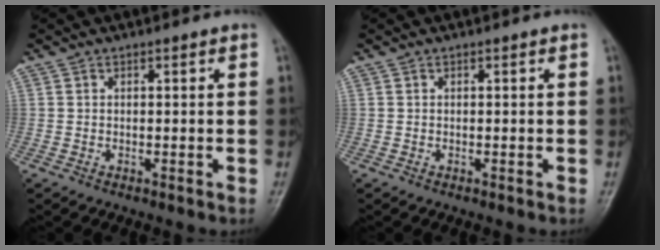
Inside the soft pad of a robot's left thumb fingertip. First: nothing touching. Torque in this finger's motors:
{"motor_torque": [0.00, 0.00, -0.03, -0.07, 0.00]}